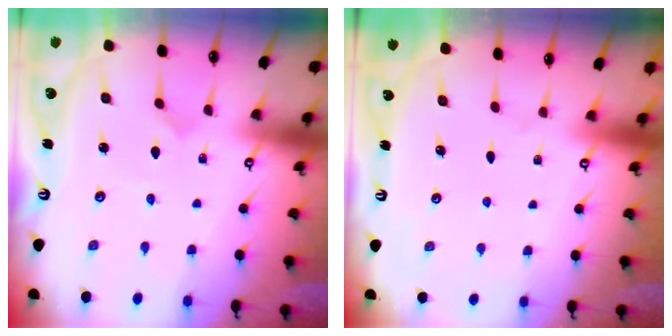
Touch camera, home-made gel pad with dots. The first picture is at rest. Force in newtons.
{"total": 0.0}